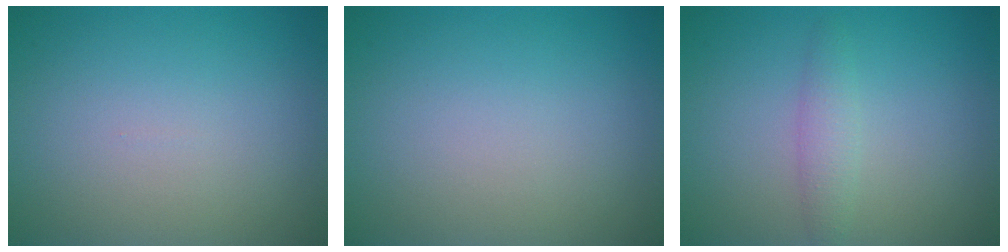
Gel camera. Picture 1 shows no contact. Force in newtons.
{"total": 0.0}
{"total": 1.8, "press": 1.8, "slide": 0.1}